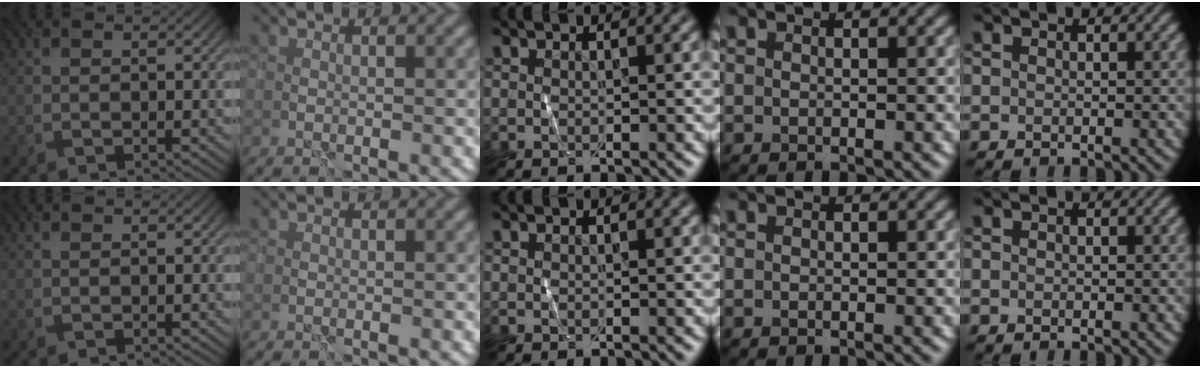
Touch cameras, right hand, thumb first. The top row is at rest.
{}